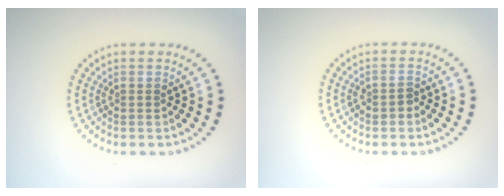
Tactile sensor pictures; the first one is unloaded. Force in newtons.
{"total": 1.1, "press": 1.0, "slide": 0.3}